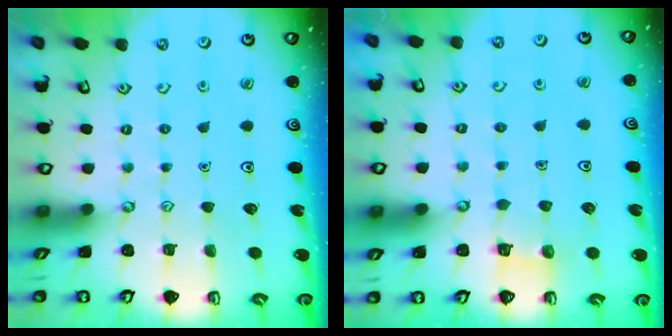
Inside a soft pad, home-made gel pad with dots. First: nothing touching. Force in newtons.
{"total": 3.4, "press": 3.4, "slide": 0.2}